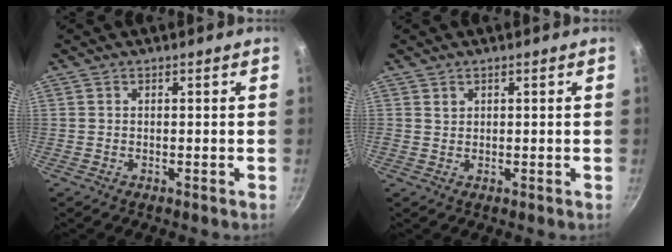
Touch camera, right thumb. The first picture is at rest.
{"total": 1.1, "force": [0.6, 0.9, 0.3], "torque": [0.000, 0.001, 0.009]}